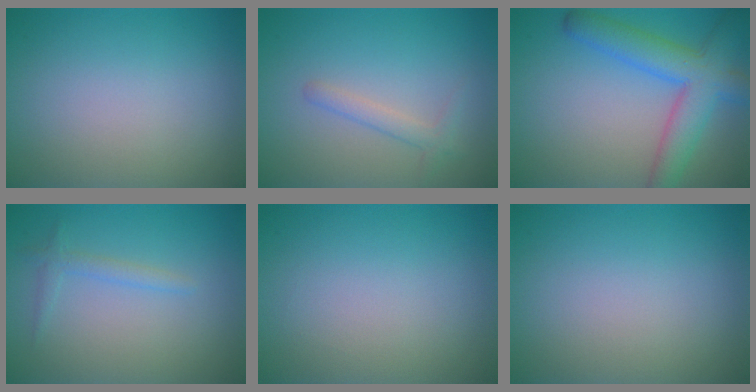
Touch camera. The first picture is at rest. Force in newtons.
{"total": 1.6, "press": 1.6, "slide": 0.1}
{"total": 6.4, "press": 6.4, "slide": 0.3}
{"total": 1.3, "press": 1.3, "slide": 0.1}
{"total": 0.0}
{"total": 0.0}